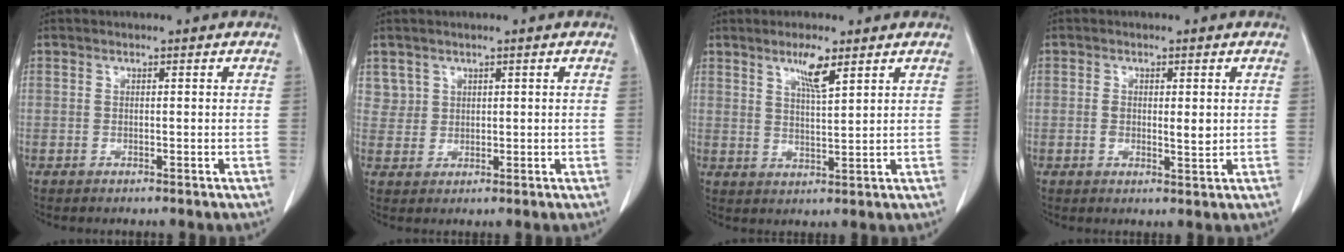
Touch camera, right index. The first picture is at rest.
{"total": 2.9, "force": [1.7, 2.3, -0.2], "torque": [0.023, 0.004, 0.029]}
{"total": 4.8, "force": [3.0, 0.4, 3.7], "torque": [-0.068, -0.004, 0.054]}
{"total": 3.2, "force": [0.3, 1.4, 2.9], "torque": [-0.045, -0.003, 0.009]}